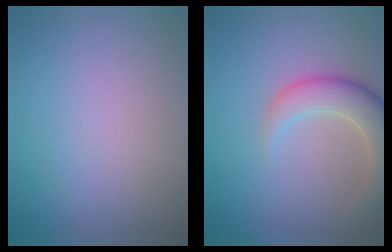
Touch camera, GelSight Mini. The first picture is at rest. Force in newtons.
{"total": 5.4, "press": 5.3, "slide": 0.4}